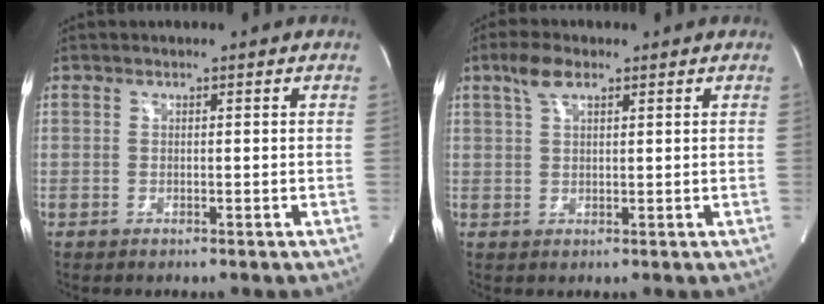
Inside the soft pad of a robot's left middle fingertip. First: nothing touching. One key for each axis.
{"total": 3.8, "fx": 2.3, "fy": 1.3, "fz": 2.7, "tx": -0.062, "ty": 0.015, "tz": 0.048}